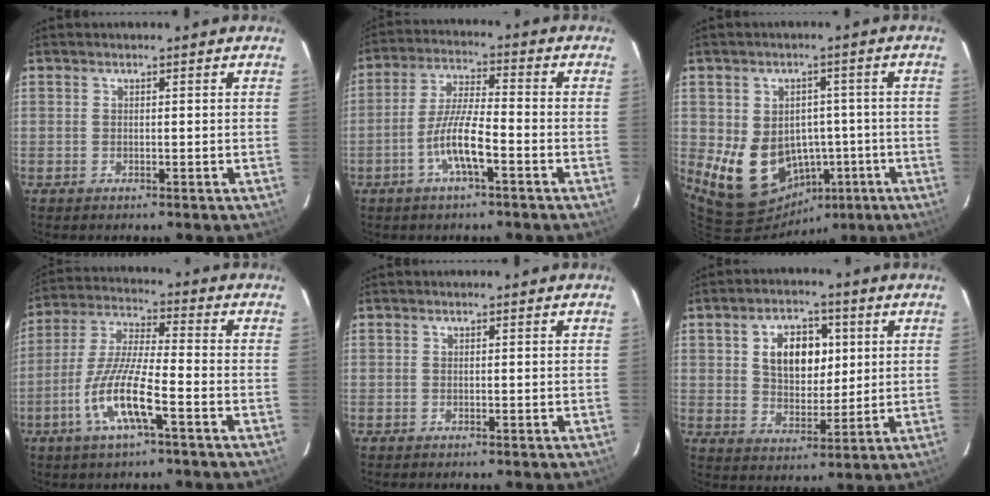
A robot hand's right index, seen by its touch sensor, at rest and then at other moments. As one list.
[{"total": 8.2, "force": [-3.7, 1.0, 7.2], "torque": [-0.146, 0.002, -0.070]}, {"total": 13.1, "force": [-3.3, 10.9, 6.4], "torque": [-0.140, 0.015, -0.022]}, {"total": 12.1, "force": [-5.2, 1.5, 10.8], "torque": [-0.225, -0.006, -0.103]}, {"total": 0.0}, {"total": 10.2, "force": [2.9, 6.7, 7.1], "torque": [-0.124, 0.018, 0.055]}]